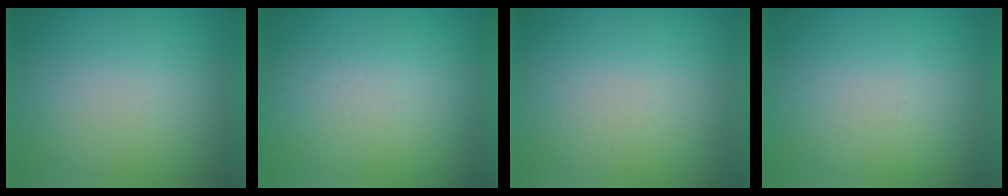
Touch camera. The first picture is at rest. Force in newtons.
{"total": 5.5}
{"total": 2.0}
{"total": 1.3}